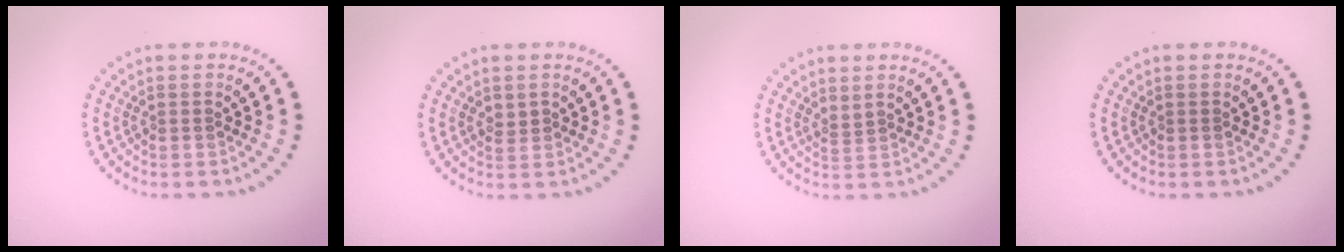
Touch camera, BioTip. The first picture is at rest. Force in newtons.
{"total": 0.9, "press": 0.9, "slide": 0.2}
{"total": 0.6, "press": 0.1, "slide": 0.6}
{"total": 0.0}